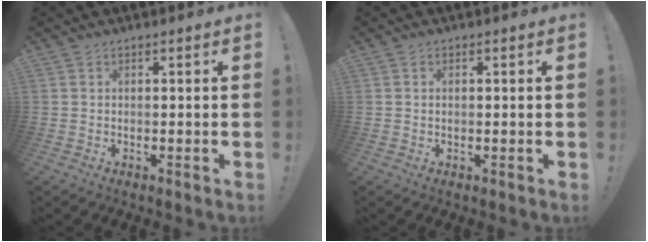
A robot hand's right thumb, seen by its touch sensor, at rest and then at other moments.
{"total": 0.6, "force": [0.1, 0.3, 0.4], "torque": [-0.005, 0.000, 0.000]}